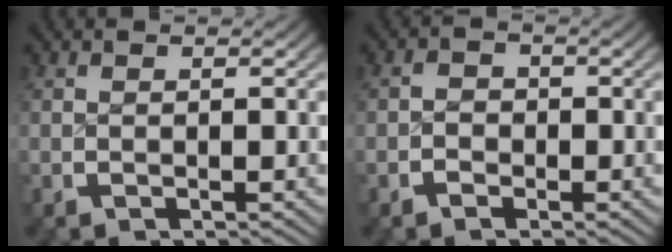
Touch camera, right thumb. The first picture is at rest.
{"total": 1.2, "force": [-0.6, 1.0, 0.5], "torque": [-0.004, -0.001, -0.014]}